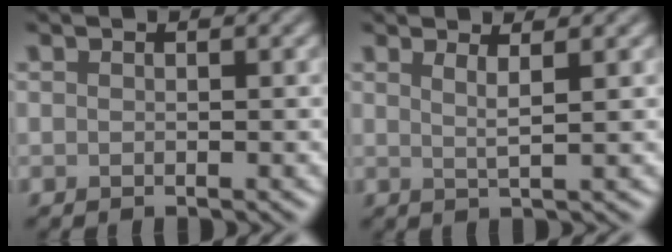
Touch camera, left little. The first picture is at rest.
{"total": 1.9, "force": [1.0, 0.4, 1.6], "torque": [-0.023, 0.000, 0.012]}